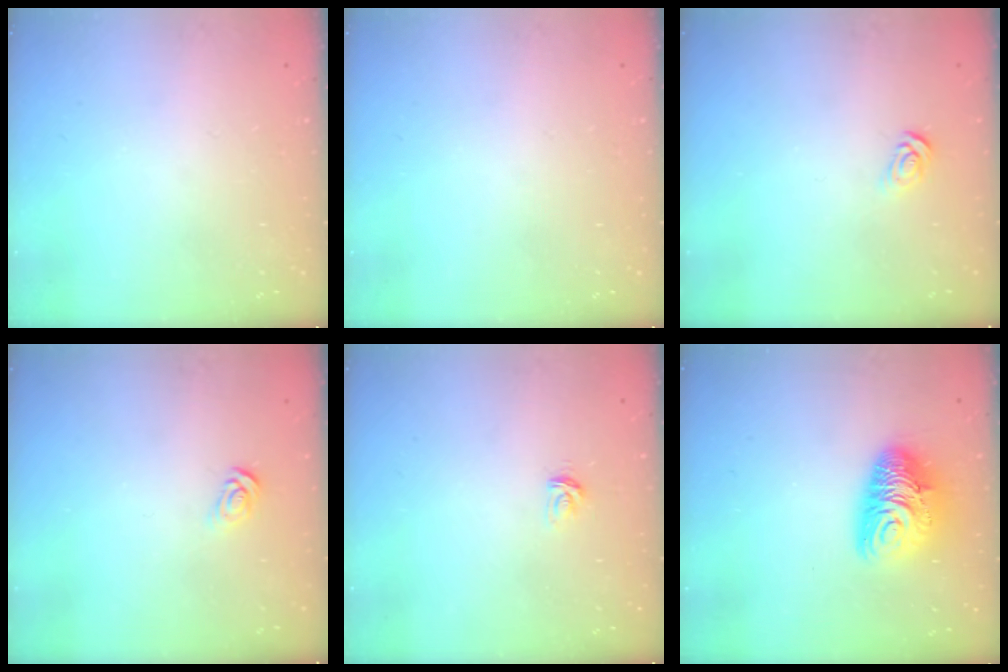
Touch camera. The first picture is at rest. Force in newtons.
{"total": 0.0}
{"total": 3.7, "press": 3.7, "slide": 0.3}
{"total": 3.7, "press": 3.7, "slide": 0.3}
{"total": 2.7, "press": 2.7, "slide": 0.4}
{"total": 11.7, "press": 11.7, "slide": 1.3}